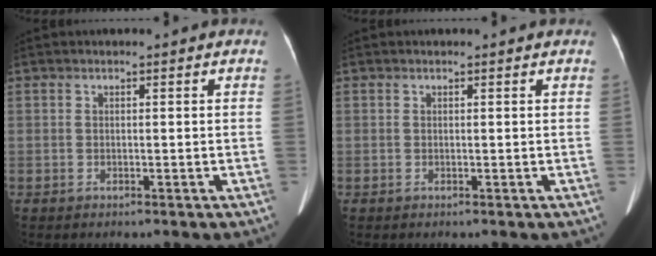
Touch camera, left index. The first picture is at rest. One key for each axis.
{"total": 1.0, "fx": 1.0, "fy": 0.1, "fz": 0.2, "tx": -0.009, "ty": 0.003, "tz": 0.007}